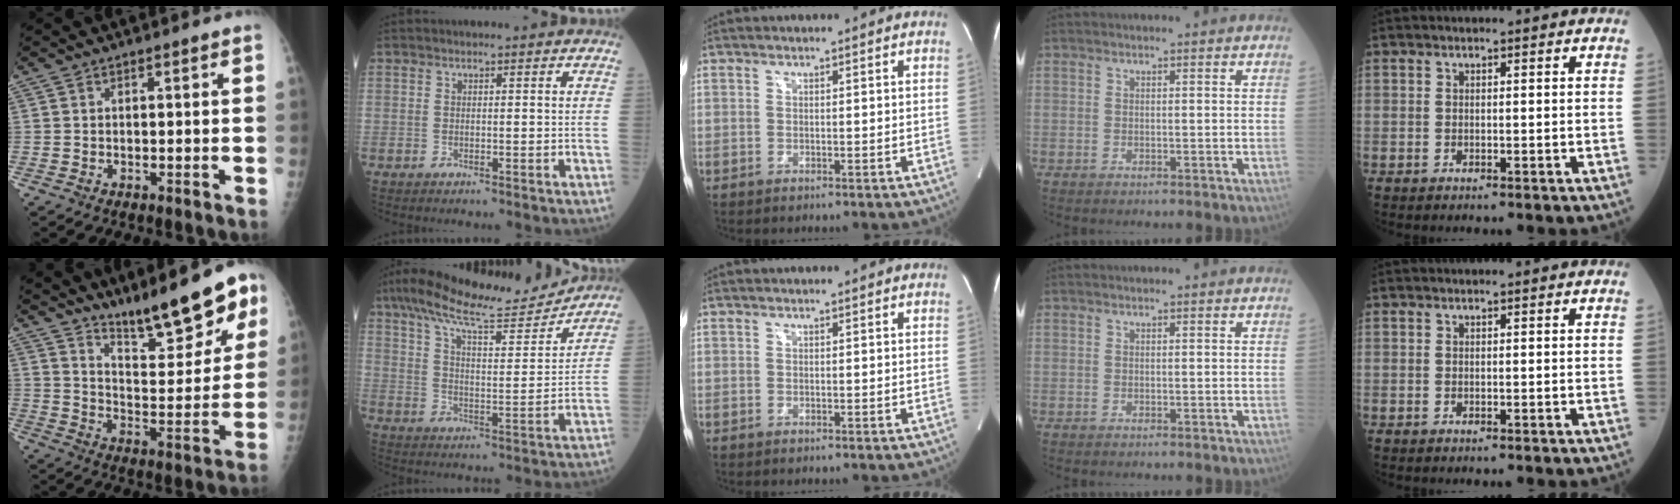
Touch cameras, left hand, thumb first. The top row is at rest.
{"thumb": {"total": 16.7, "force": [11.9, 4.2, 10.9], "torque": [-0.115, -0.074, 0.194]}, "index": {"total": 15.8, "force": [13.9, 1.7, 7.3], "torque": [-0.132, 0.003, 0.216]}}